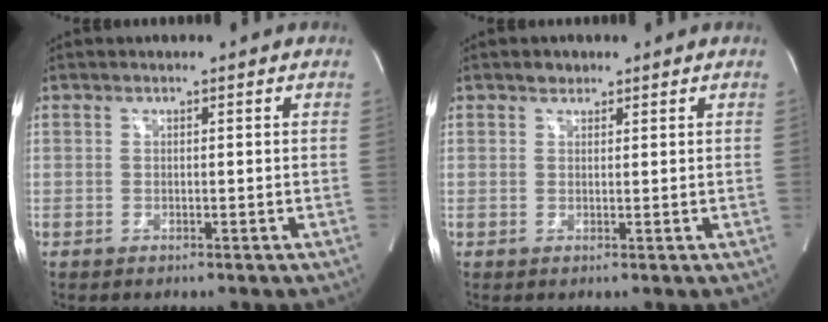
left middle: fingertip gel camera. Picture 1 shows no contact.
{"total": 1.3, "force": [0.9, 0.9, 0.2], "torque": [0.000, 0.001, 0.013]}